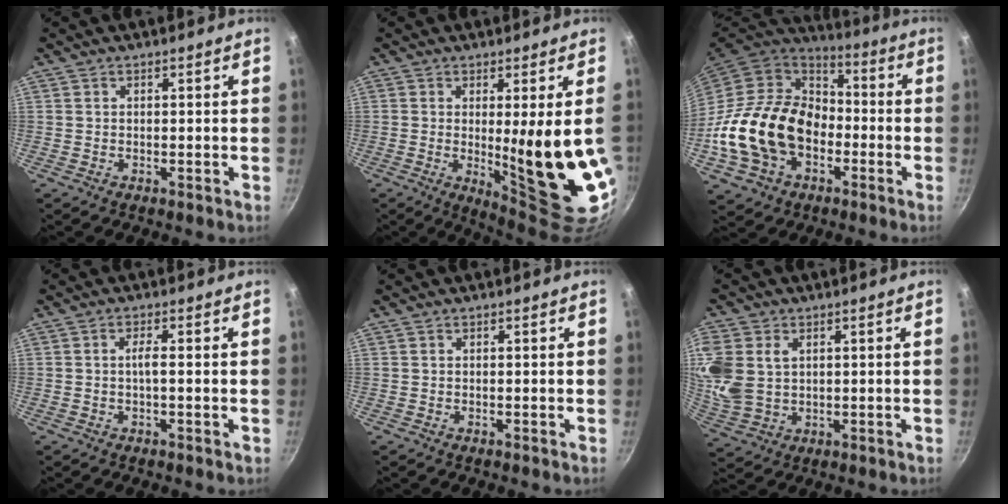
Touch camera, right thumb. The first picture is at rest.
{"total": 14.7, "force": [-0.7, 2.7, 14.4], "torque": [-0.195, -0.033, 0.008]}
{"total": 22.7, "force": [-5.6, 16.6, 14.5], "torque": [-0.256, 0.047, -0.100]}
{"total": 2.1, "force": [-0.2, 0.1, 2.1], "torque": [-0.047, 0.003, -0.006]}
{"total": 0.0}
{"total": 13.8, "force": [3.1, 10.4, 8.4], "torque": [-0.202, 0.003, 0.070]}